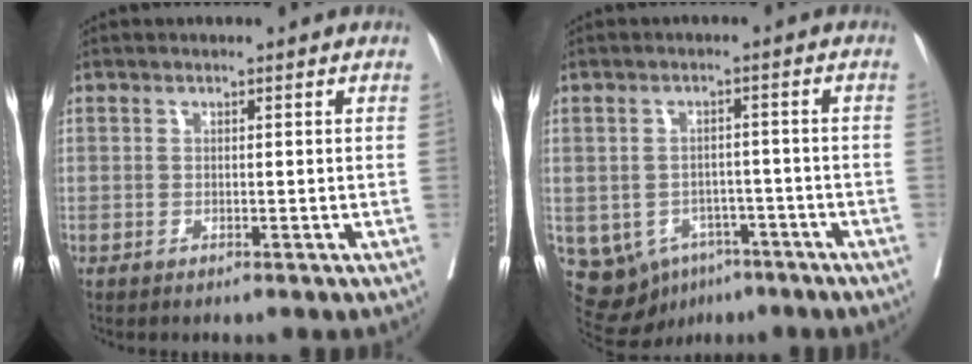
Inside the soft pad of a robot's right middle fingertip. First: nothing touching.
{"total": 12.5, "force": [-5.9, 9.7, 5.2], "torque": [-0.114, 0.014, -0.074]}